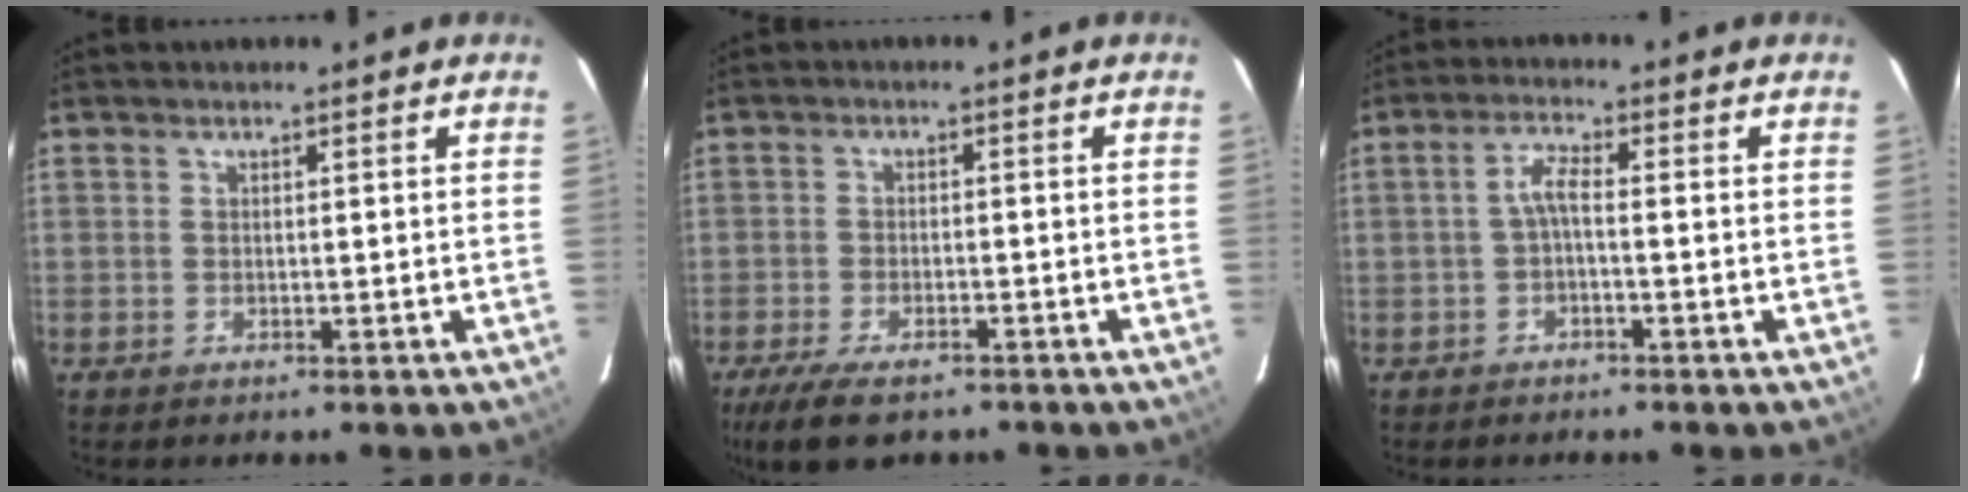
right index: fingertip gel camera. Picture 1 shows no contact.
{"total": 9.7, "force": [-7.2, 3.6, 5.4], "torque": [-0.132, -0.025, -0.126]}
{"total": 2.7, "force": [-1.0, 0.4, 2.4], "torque": [-0.056, 0.007, -0.022]}